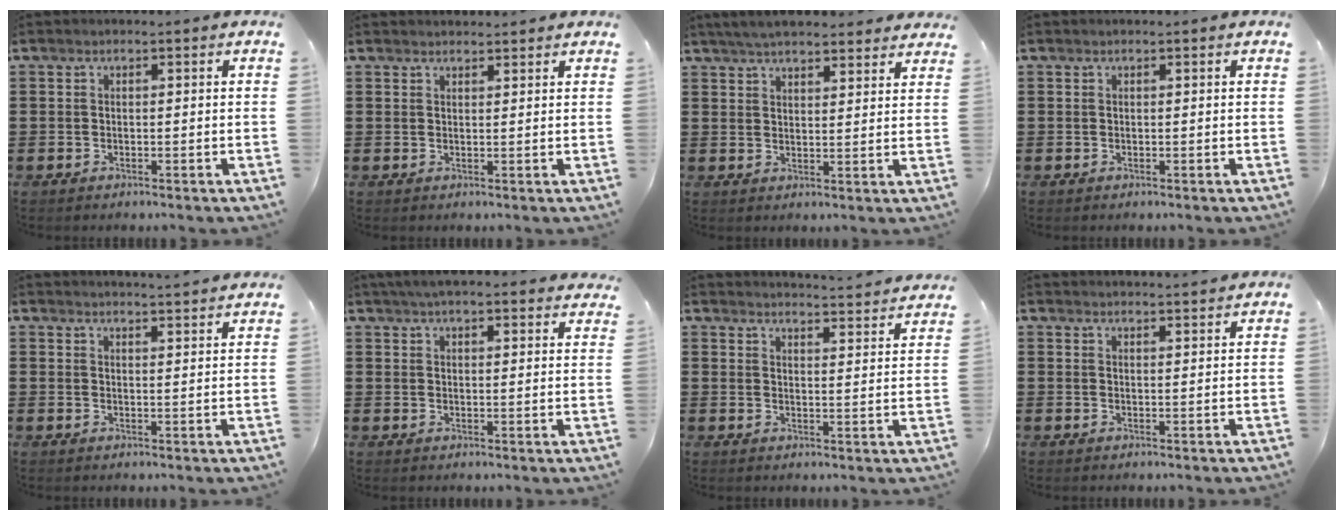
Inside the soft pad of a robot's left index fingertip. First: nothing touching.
{"total": 1.5, "force": [1.5, 0.2, 0.1], "torque": [-0.006, 0.001, 0.030]}
{"total": 4.6, "force": [4.5, 0.4, 1.2], "torque": [-0.035, -0.010, 0.083]}
{"total": 0.0}
{"total": 2.8, "force": [2.8, -0.6, 0.1], "torque": [-0.009, -0.013, 0.051]}
{"total": 4.6, "force": [4.3, 0.2, 1.5], "torque": [-0.039, -0.007, 0.081]}
{"total": 3.8, "force": [3.7, -0.7, 0.1], "torque": [-0.010, -0.034, 0.062]}
{"total": 2.3, "force": [2.2, -0.3, 0.0], "torque": [-0.007, -0.006, 0.044]}